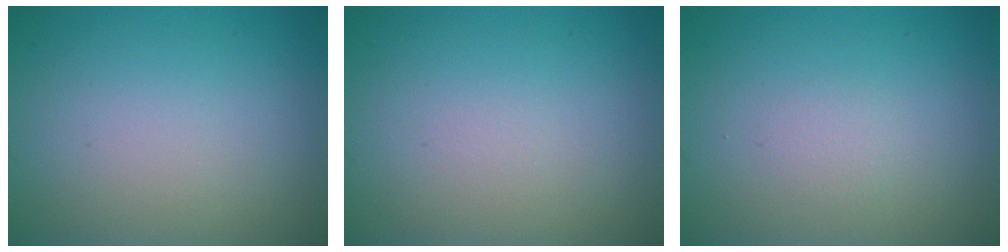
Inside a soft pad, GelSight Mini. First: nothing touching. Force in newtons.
{"total": 0.0}
{"total": 0.7, "press": 0.7, "slide": 0.1}